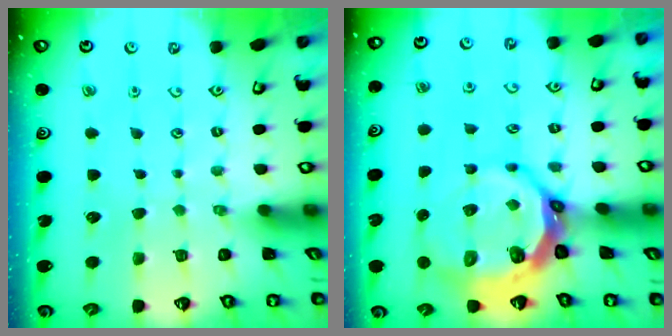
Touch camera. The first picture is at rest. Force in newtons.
{"total": 11.0, "press": 10.1, "slide": 4.3}